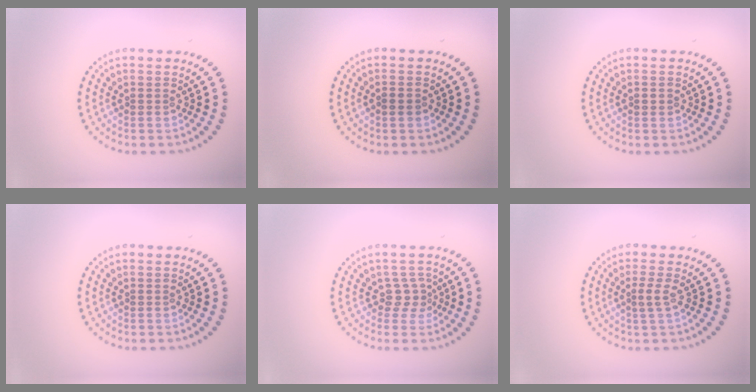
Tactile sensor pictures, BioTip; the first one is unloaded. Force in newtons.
{"total": 0.9, "press": 0.8, "slide": 0.3}
{"total": 0.8, "press": 0.8, "slide": 0.1}
{"total": 0.0}
{"total": 1.8, "press": 1.3, "slide": 1.2}
{"total": 1.1, "press": 0.8, "slide": 0.8}